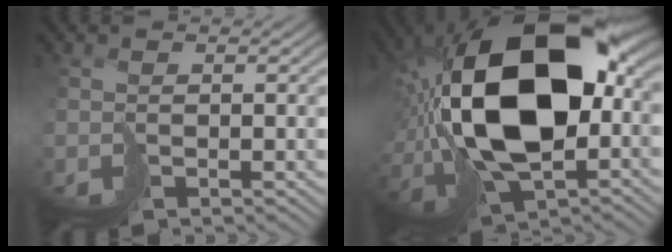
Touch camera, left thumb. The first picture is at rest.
{"total": 20.9, "force": [2.6, 12.6, 16.5], "torque": [-0.361, -0.017, 0.048]}